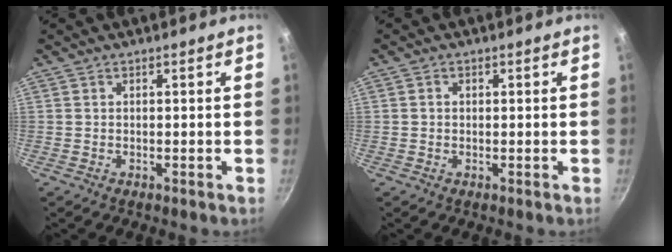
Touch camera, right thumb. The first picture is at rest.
{"total": 1.1, "force": [0.1, 0.9, 0.6], "torque": [-0.008, 0.005, 0.001]}